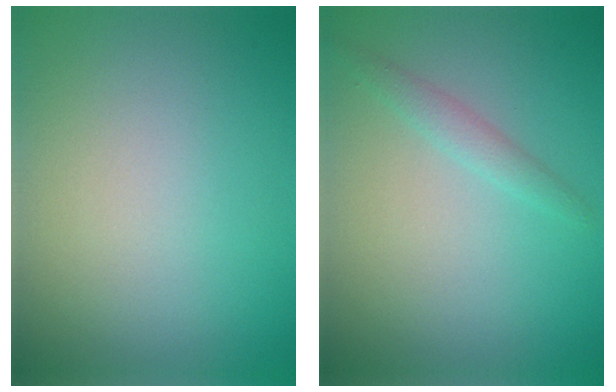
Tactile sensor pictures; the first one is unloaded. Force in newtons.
{"total": 1.4, "press": 1.4, "slide": 0.1}